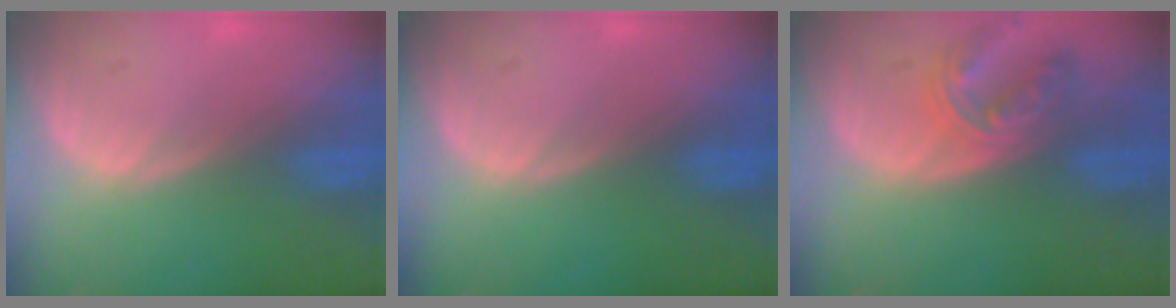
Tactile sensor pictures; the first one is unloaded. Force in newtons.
{"total": 0.0}
{"total": 7.3, "press": 6.5, "slide": 3.4}